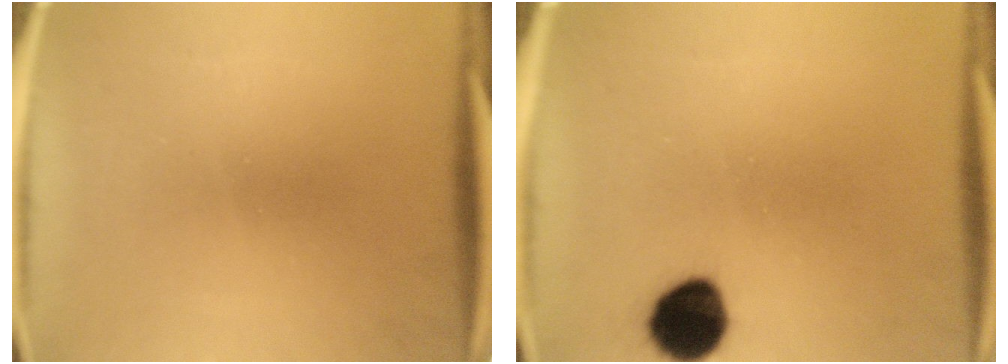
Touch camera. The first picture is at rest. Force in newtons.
{"total": 10.1}